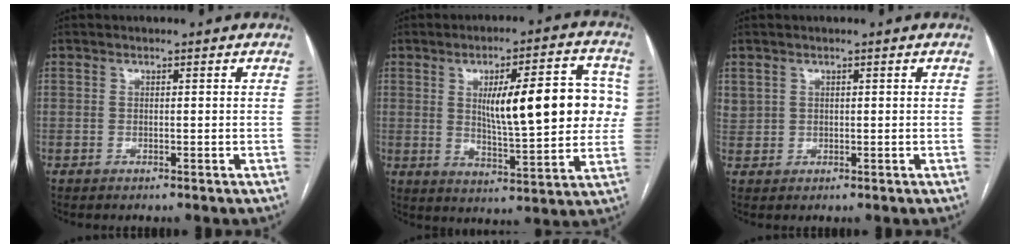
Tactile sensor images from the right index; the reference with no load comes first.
{"total": 16.3, "force": [2.4, 3.6, 15.7], "torque": [-0.217, 0.023, 0.040]}
{"total": 2.0, "force": [1.2, 1.6, 0.3], "torque": [0.004, 0.006, 0.022]}